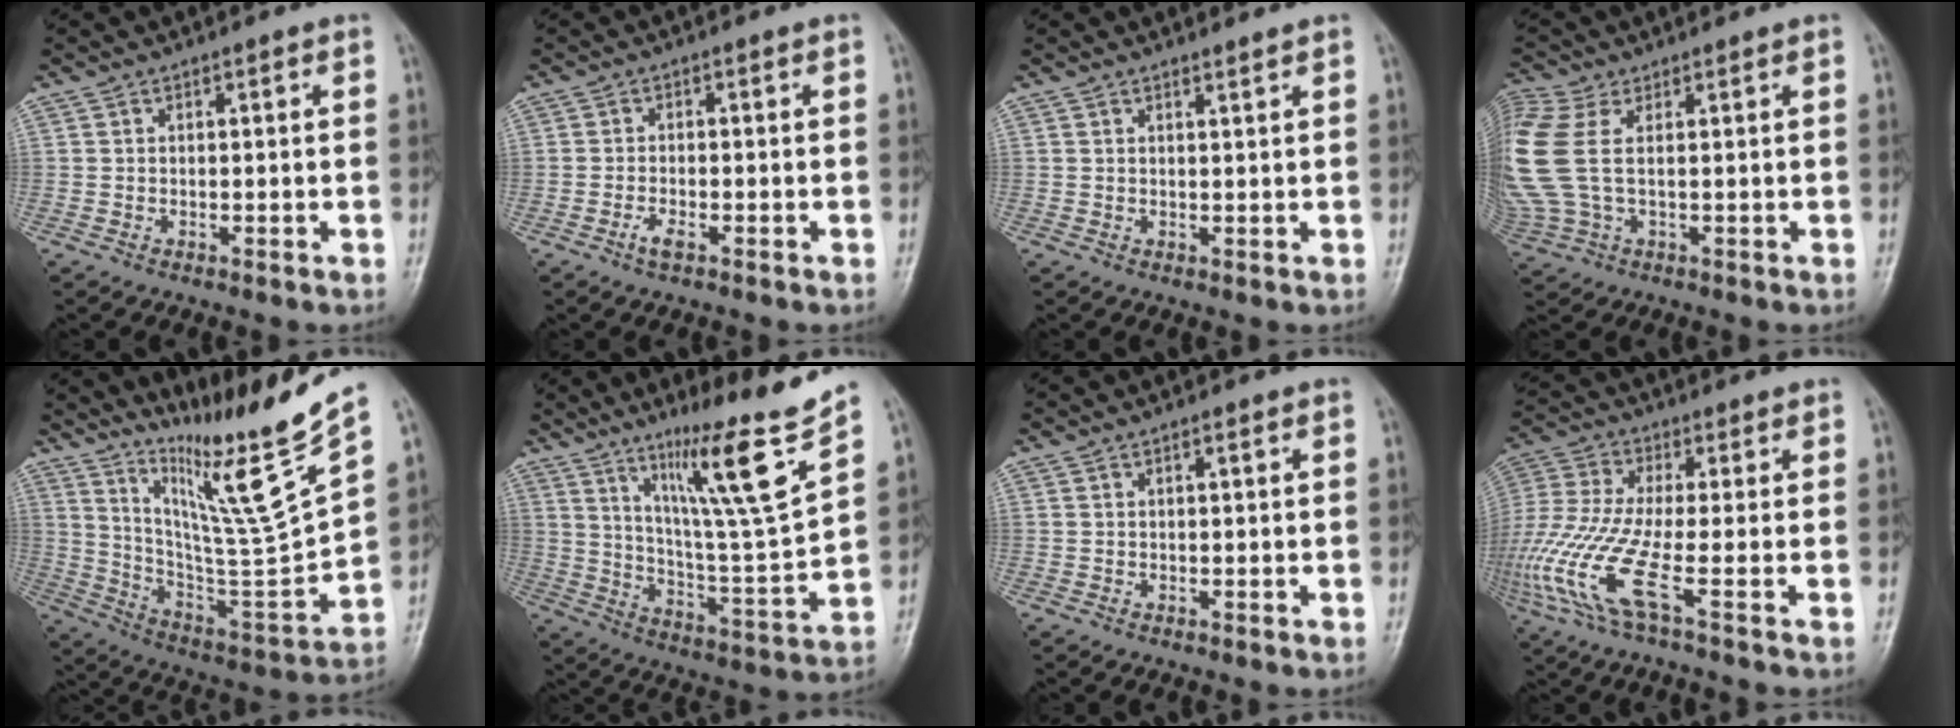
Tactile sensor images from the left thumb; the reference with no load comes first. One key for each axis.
{"total": 2.2, "fx": -1.3, "fy": 0.6, "fz": 1.6, "tx": -0.035, "ty": 0.007, "tz": -0.024}
{"total": 0.8, "fx": 0.8, "fy": -0.3, "fz": 0.3, "tx": -0.012, "ty": -0.011, "tz": 0.015}
{"total": 10.9, "fx": 2.1, "fy": 5.3, "fz": 9.3, "tx": -0.260, "ty": 0.017, "tz": 0.052}
{"total": 19.6, "fx": 14.9, "fy": -1.6, "fz": 12.7, "tx": -0.177, "ty": -0.129, "tz": 0.269}
{"total": 18.8, "fx": 12.1, "fy": 0.2, "fz": 14.4, "tx": -0.210, "ty": -0.081, "tz": 0.203}
{"total": 0.6, "fx": 0.2, "fy": 0.1, "fz": 0.5, "tx": -0.009, "ty": 0.002, "tz": 0.003}
{"total": 13.5, "fx": -4.5, "fy": 2.1, "fz": 12.6, "tx": -0.316, "ty": 0.000, "tz": -0.099}